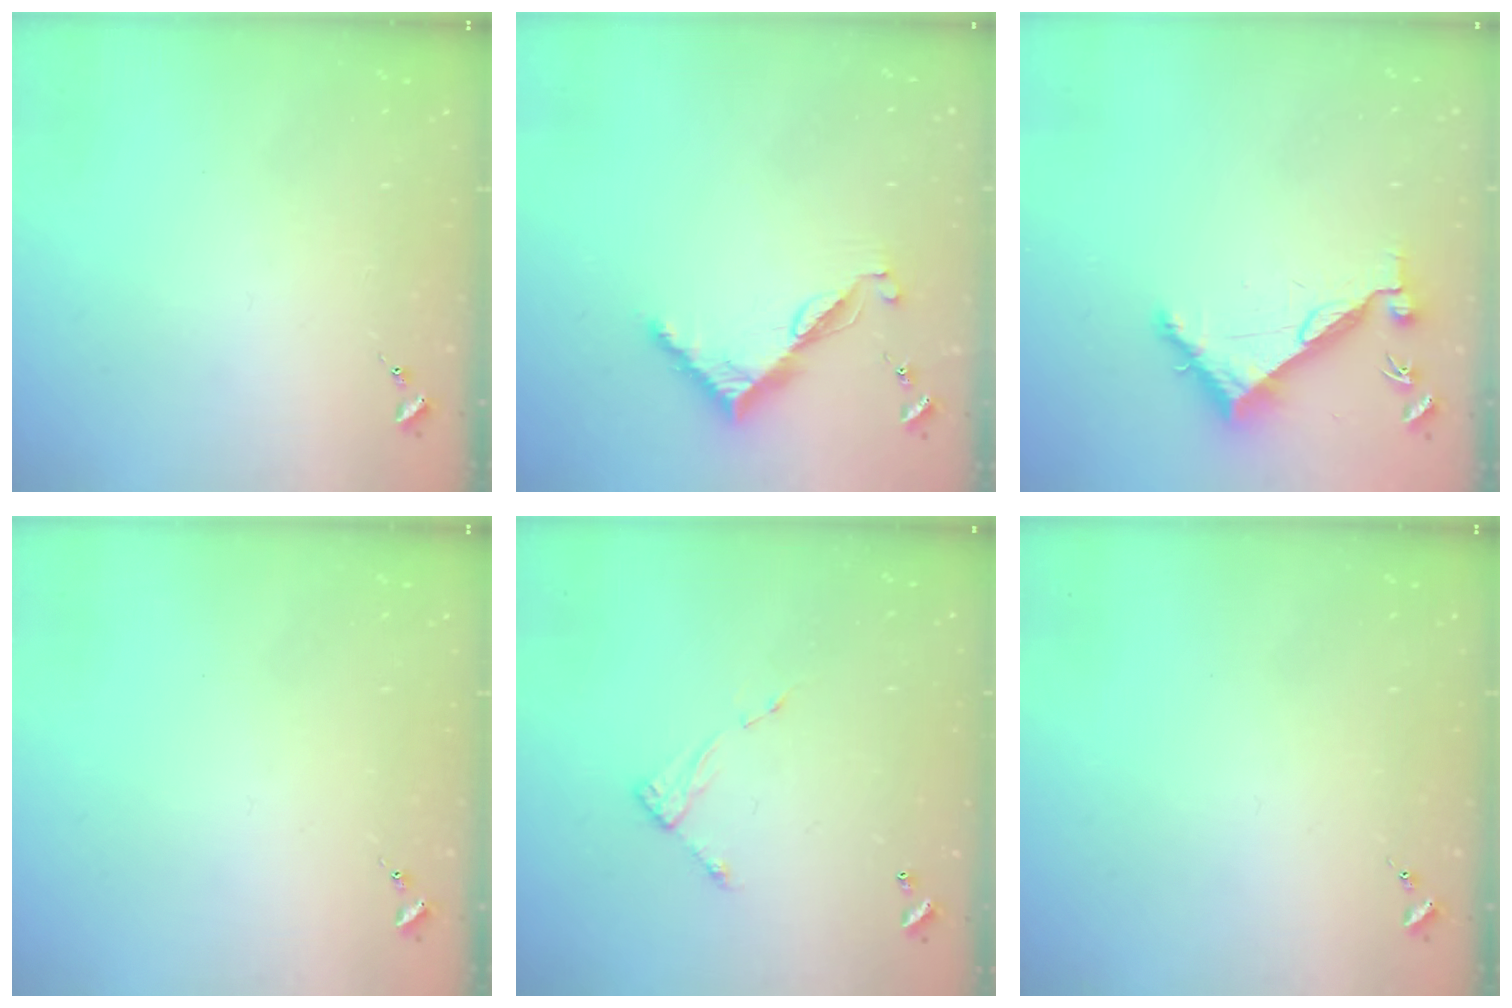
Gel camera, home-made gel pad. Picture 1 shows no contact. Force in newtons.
{"total": 7.5, "press": 7.4, "slide": 0.6}
{"total": 7.2, "press": 7.2, "slide": 0.3}
{"total": 0.0}
{"total": 6.0, "press": 6.0, "slide": 0.4}
{"total": 0.0}